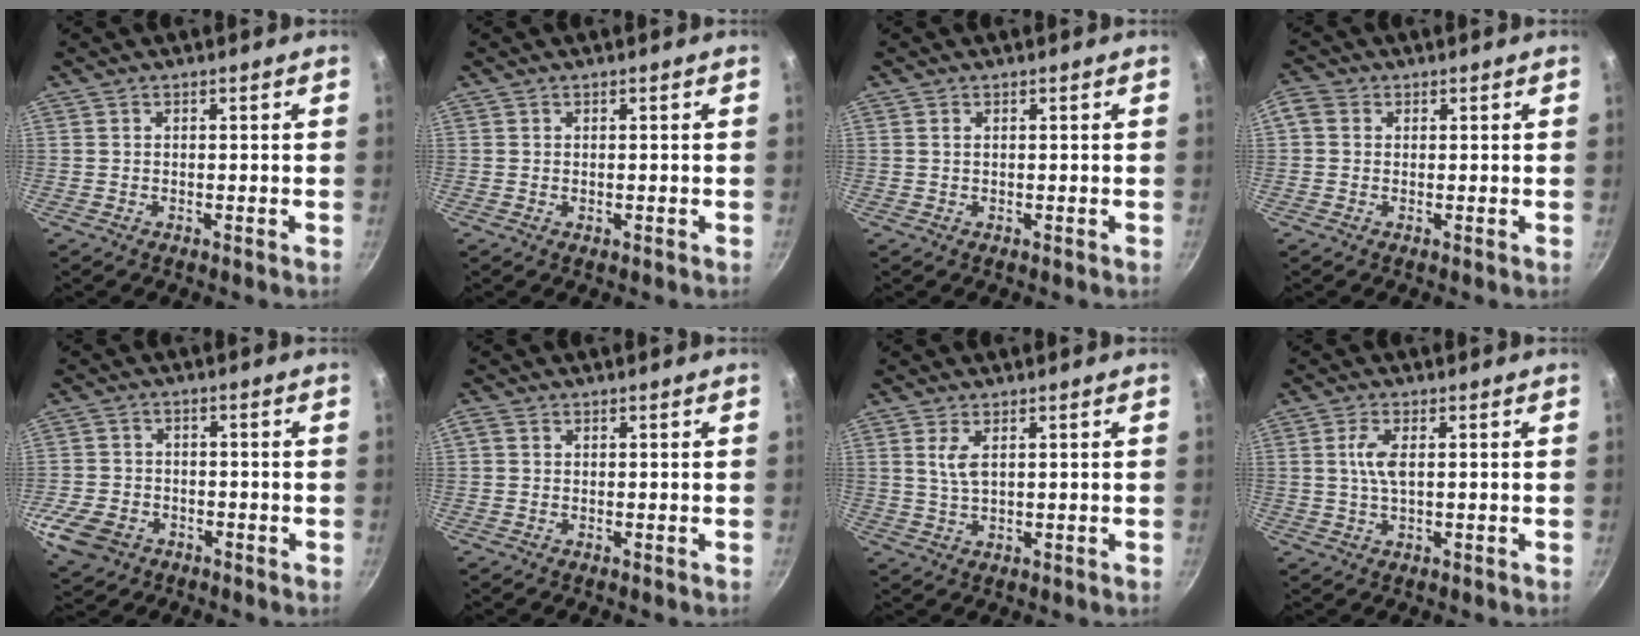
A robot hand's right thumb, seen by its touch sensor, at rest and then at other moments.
{"total": 0.5, "force": [0.0, 0.3, 0.5], "torque": [-0.005, 0.001, 0.000]}
{"total": 0.5, "force": [0.2, 0.2, 0.5], "torque": [-0.009, 0.001, 0.003]}
{"total": 3.0, "force": [0.5, 2.6, 1.4], "torque": [-0.026, 0.006, -0.003]}
{"total": 10.4, "force": [-4.6, 7.7, 5.4], "torque": [-0.120, 0.022, -0.083]}
{"total": 1.0, "force": [0.1, 0.8, 0.5], "torque": [-0.013, 0.004, 0.000]}
{"total": 3.5, "force": [1.1, 1.4, 3.0], "torque": [-0.061, -0.008, 0.025]}
{"total": 4.2, "force": [0.6, 1.5, 3.9], "torque": [-0.091, 0.004, 0.011]}